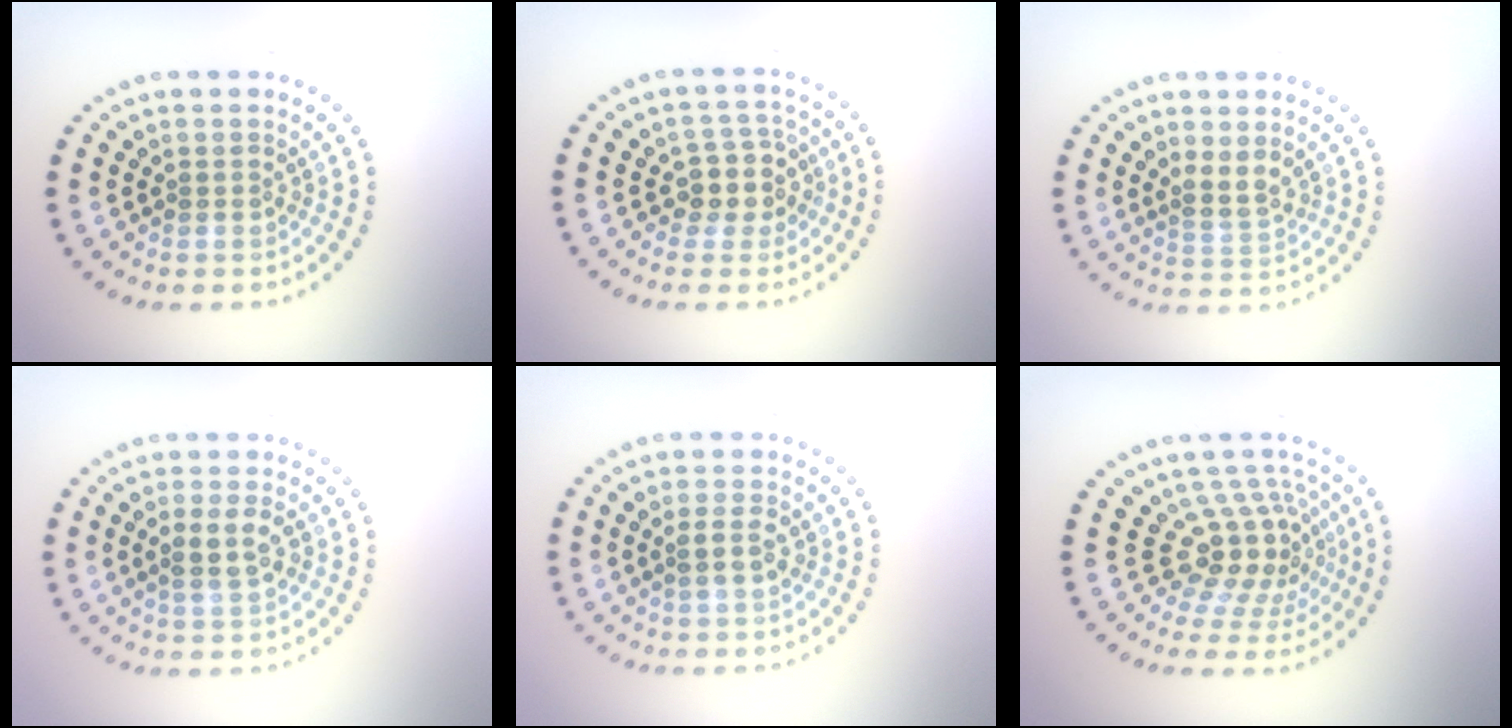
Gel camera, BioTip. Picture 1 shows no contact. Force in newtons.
{"total": 2.9, "press": 2.5, "slide": 1.4}
{"total": 1.8, "press": 1.5, "slide": 1.0}
{"total": 2.8, "press": 2.8, "slide": 0.4}
{"total": 1.5, "press": 1.5, "slide": 0.2}
{"total": 4.7, "press": 3.4, "slide": 3.2}